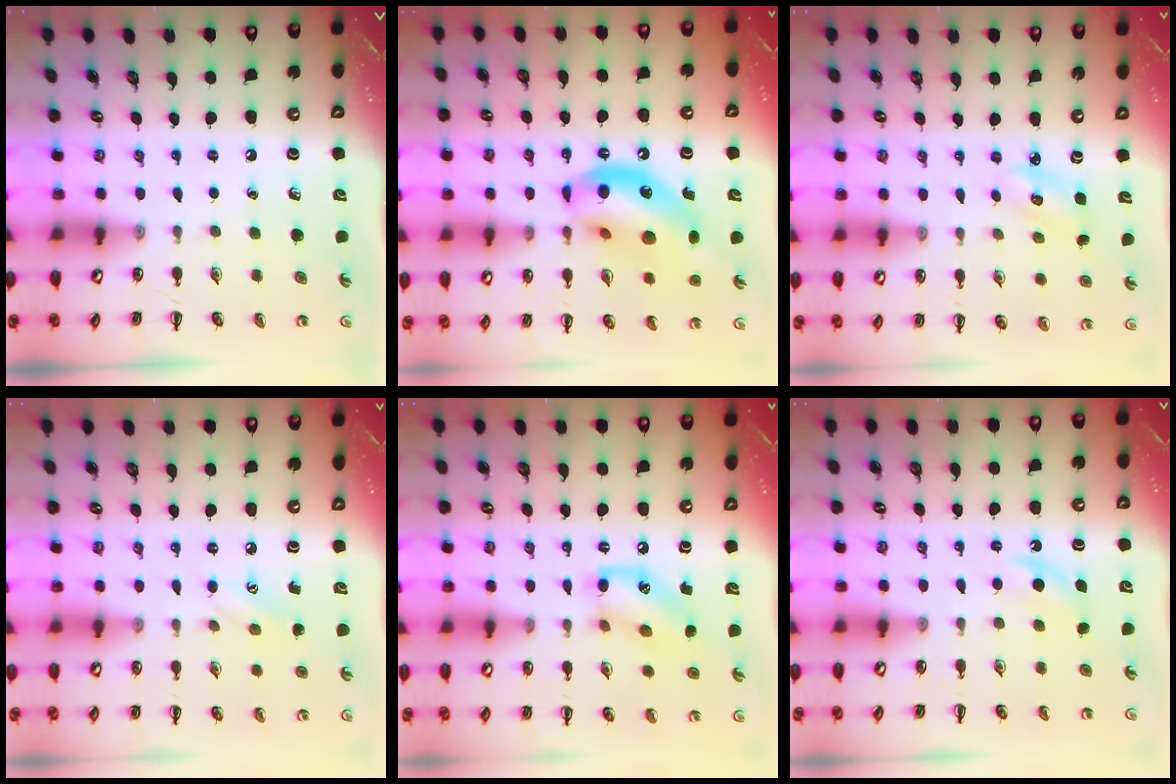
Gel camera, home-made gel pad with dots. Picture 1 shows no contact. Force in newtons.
{"total": 18.3, "press": 17.6, "slide": 4.8}
{"total": 2.8, "press": 2.7, "slide": 0.7}
{"total": 6.0, "press": 5.8, "slide": 1.5}
{"total": 11.7, "press": 11.7, "slide": 0.8}
{"total": 4.6, "press": 4.4, "slide": 1.4}